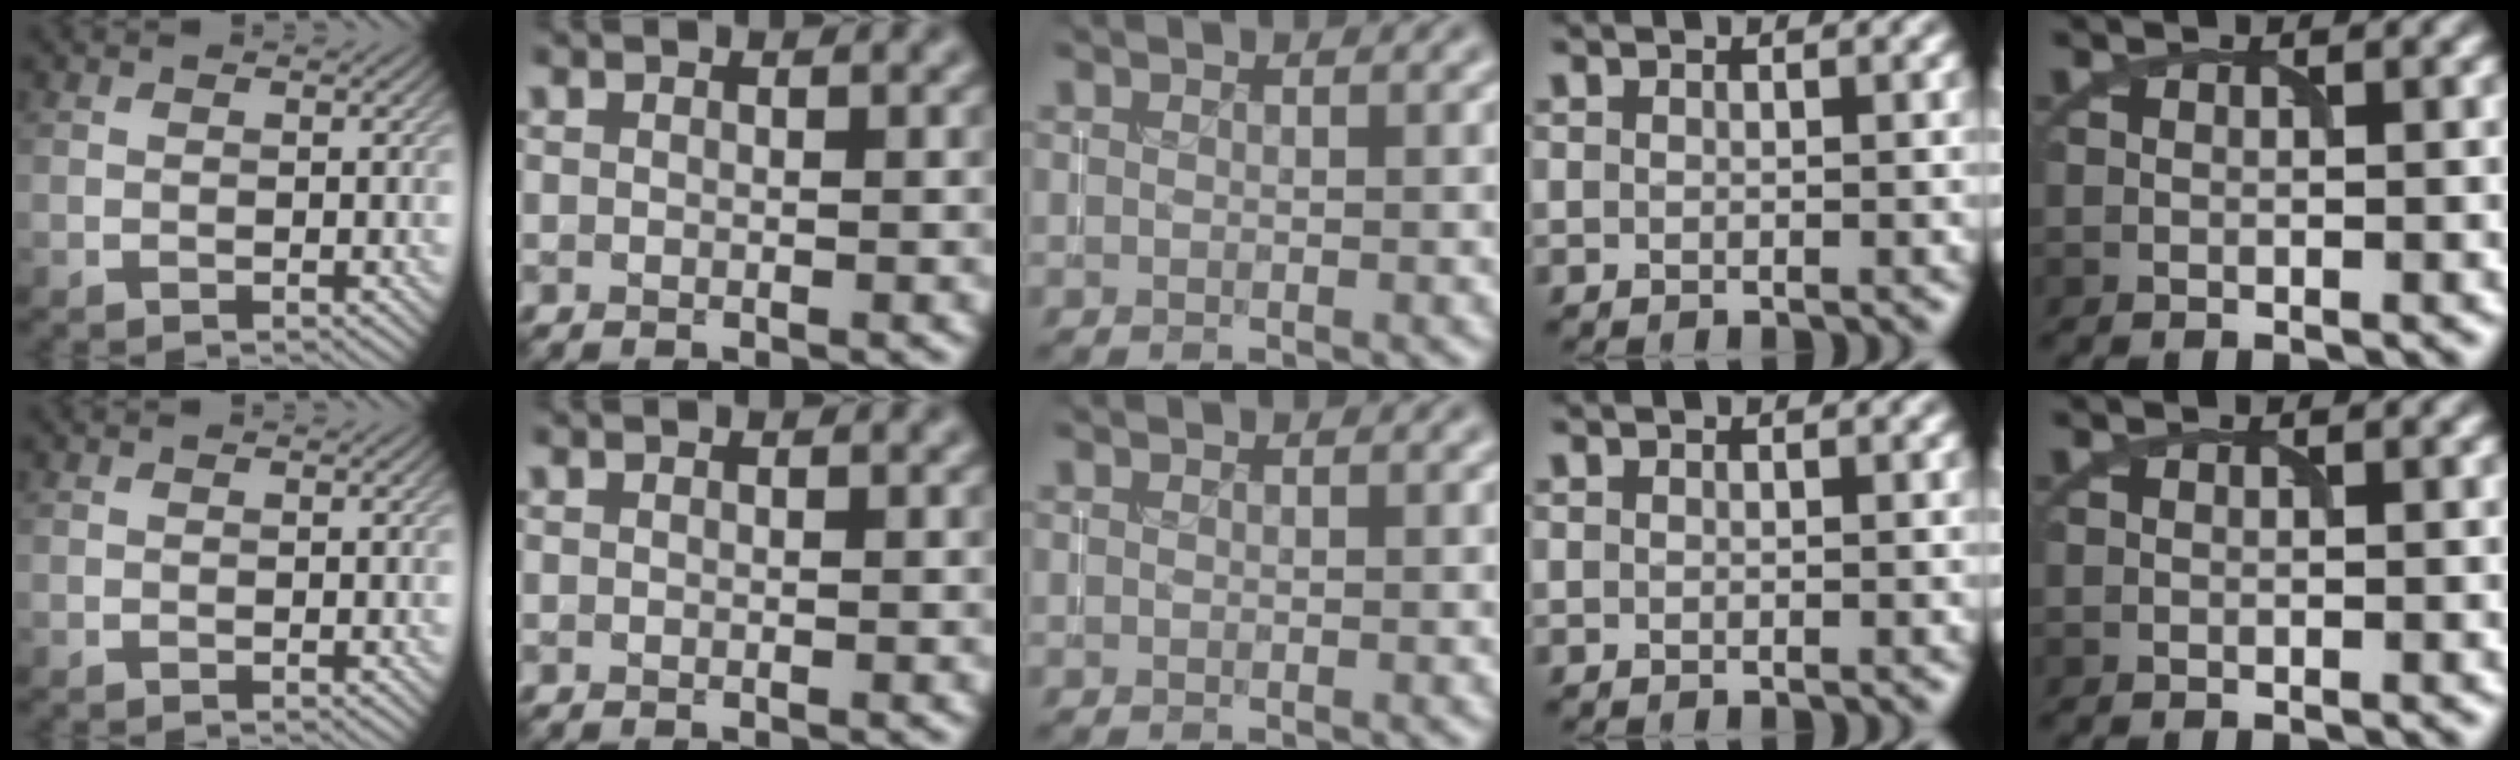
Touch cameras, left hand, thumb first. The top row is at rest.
{}